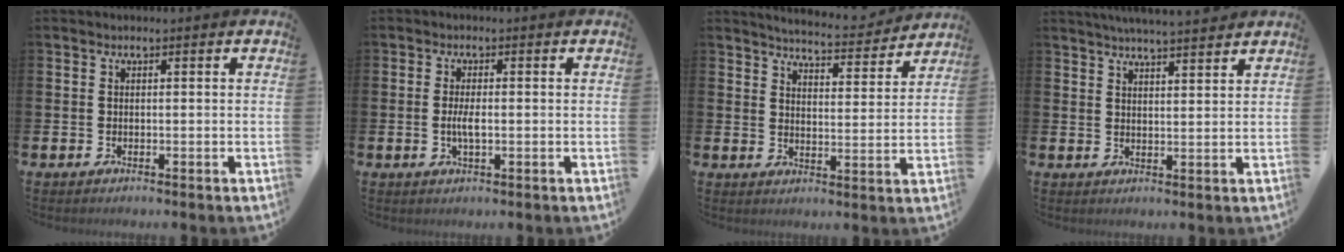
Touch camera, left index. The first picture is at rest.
{"total": 2.5, "force": [-0.2, 0.8, 2.4], "torque": [-0.040, -0.002, -0.006]}
{"total": 5.5, "force": [5.4, 0.4, 0.6], "torque": [-0.018, -0.044, 0.092]}
{"total": 4.7, "force": [4.7, -0.2, 0.8], "torque": [-0.023, -0.020, 0.084]}